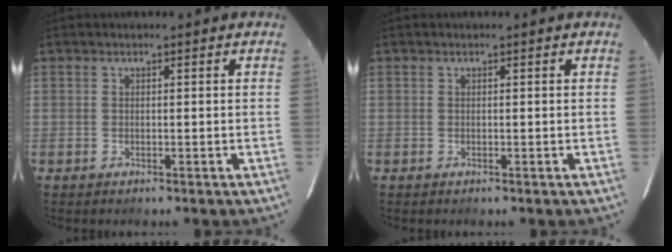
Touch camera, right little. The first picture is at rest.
{"total": 0.0}